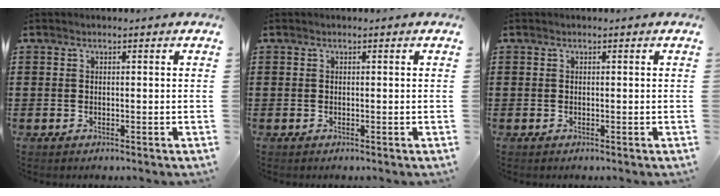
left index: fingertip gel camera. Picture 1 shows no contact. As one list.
[{"total": 0.0}, {"total": 0.0}]